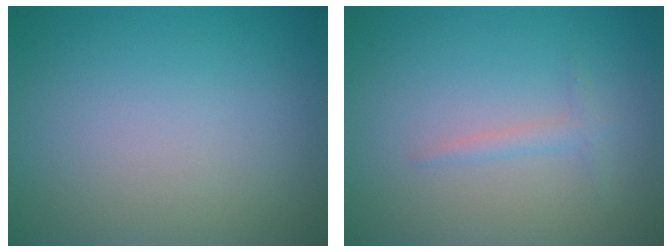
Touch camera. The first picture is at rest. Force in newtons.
{"total": 1.1, "press": 1.1, "slide": 0.0}